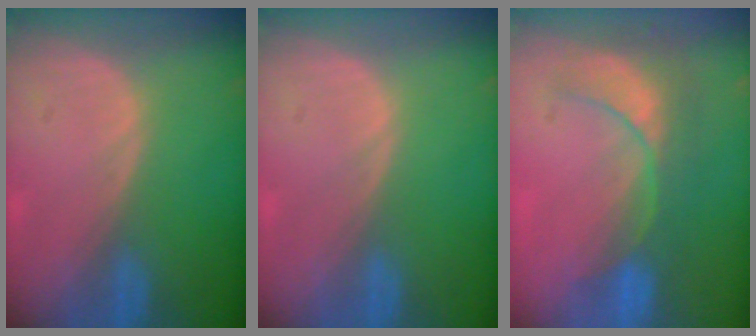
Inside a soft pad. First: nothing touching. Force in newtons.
{"total": 0.0}
{"total": 8.9, "press": 7.7, "slide": 4.5}